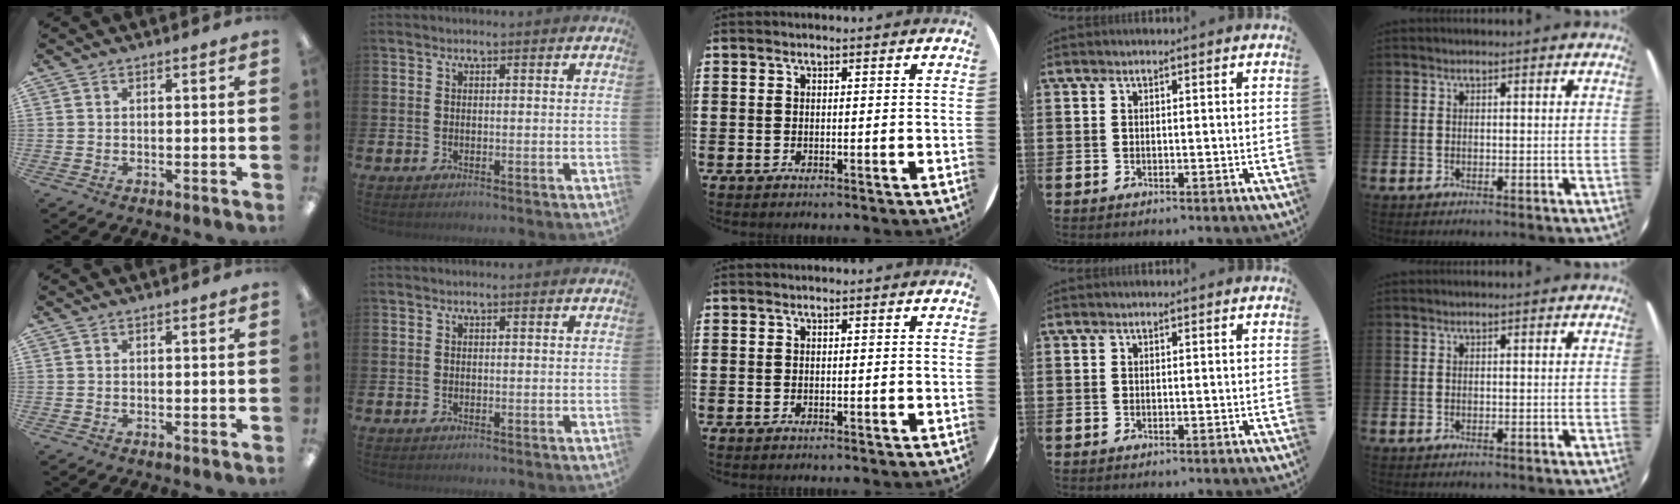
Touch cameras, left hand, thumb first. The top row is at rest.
{}